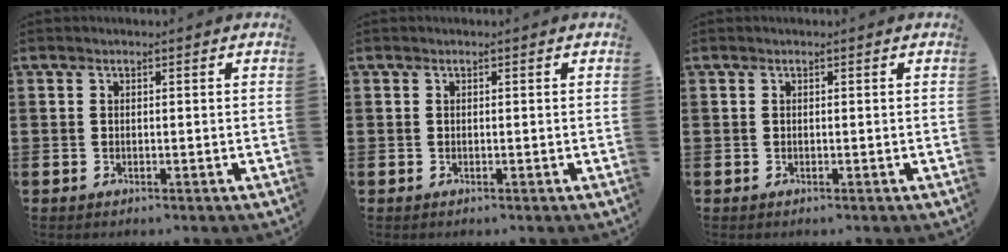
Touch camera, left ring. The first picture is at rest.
{"total": 0.0}
{"total": 0.0}